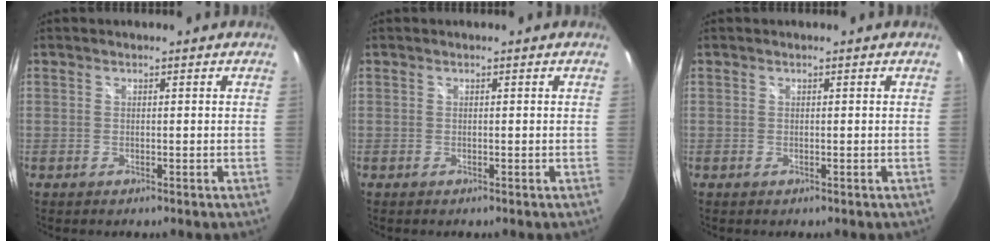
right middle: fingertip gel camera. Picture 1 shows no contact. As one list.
[{"total": 0.0}, {"total": 0.0}]